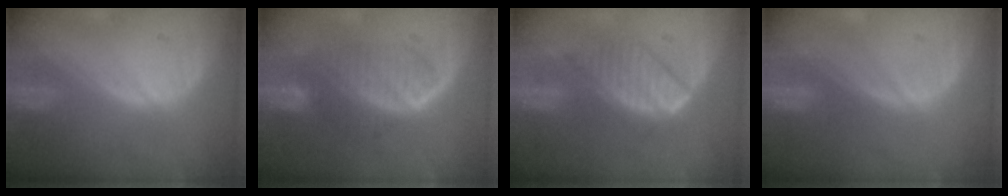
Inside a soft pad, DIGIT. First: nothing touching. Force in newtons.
{"total": 6.7, "press": 6.5, "slide": 1.8}
{"total": 7.0, "press": 6.0, "slide": 3.6}
{"total": 0.0}